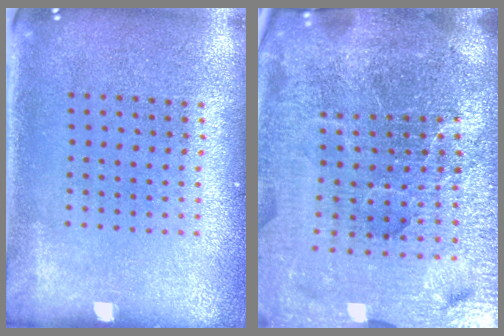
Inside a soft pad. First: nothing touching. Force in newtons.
{"total": 6.9, "press": 6.0, "slide": 3.4}